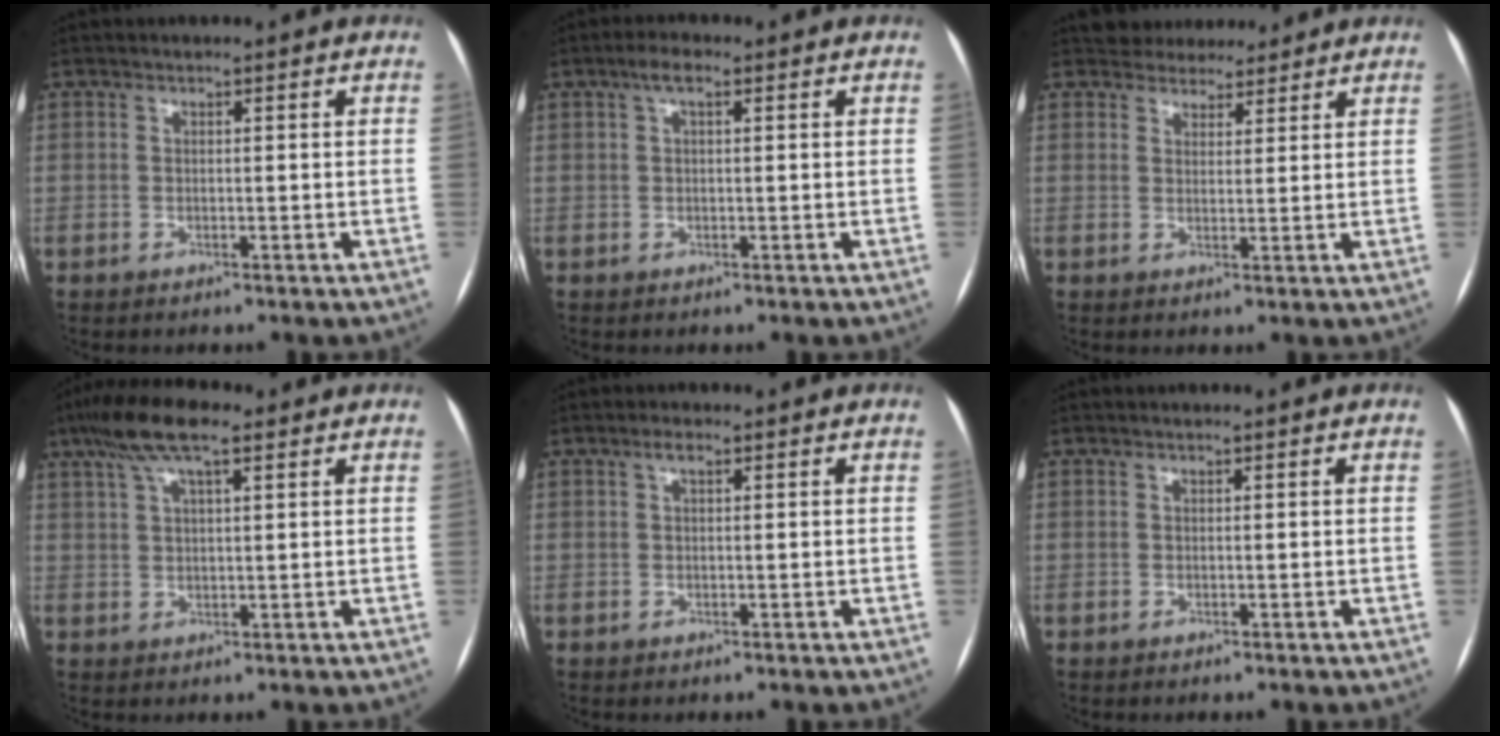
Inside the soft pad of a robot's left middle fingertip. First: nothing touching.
{"total": 2.3, "force": [1.1, 0.7, 1.9], "torque": [-0.038, 0.015, 0.020]}
{"total": 5.9, "force": [5.3, 2.4, 0.6], "torque": [0.001, 0.010, 0.072]}
{"total": 8.6, "force": [5.3, 2.0, 6.4], "torque": [-0.130, 0.029, 0.092]}
{"total": 1.1, "force": [0.5, 0.3, 0.9], "torque": [-0.018, 0.008, 0.009]}
{"total": 0.0}